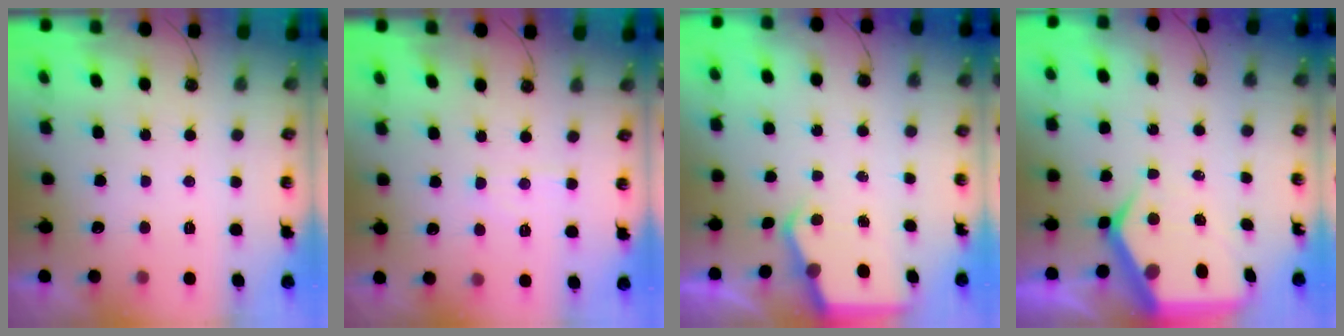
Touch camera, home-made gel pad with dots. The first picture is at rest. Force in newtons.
{"total": 4.7, "press": 4.6, "slide": 0.7}
{"total": 3.9, "press": 3.9, "slide": 0.4}
{"total": 10.4, "press": 10.3, "slide": 1.6}